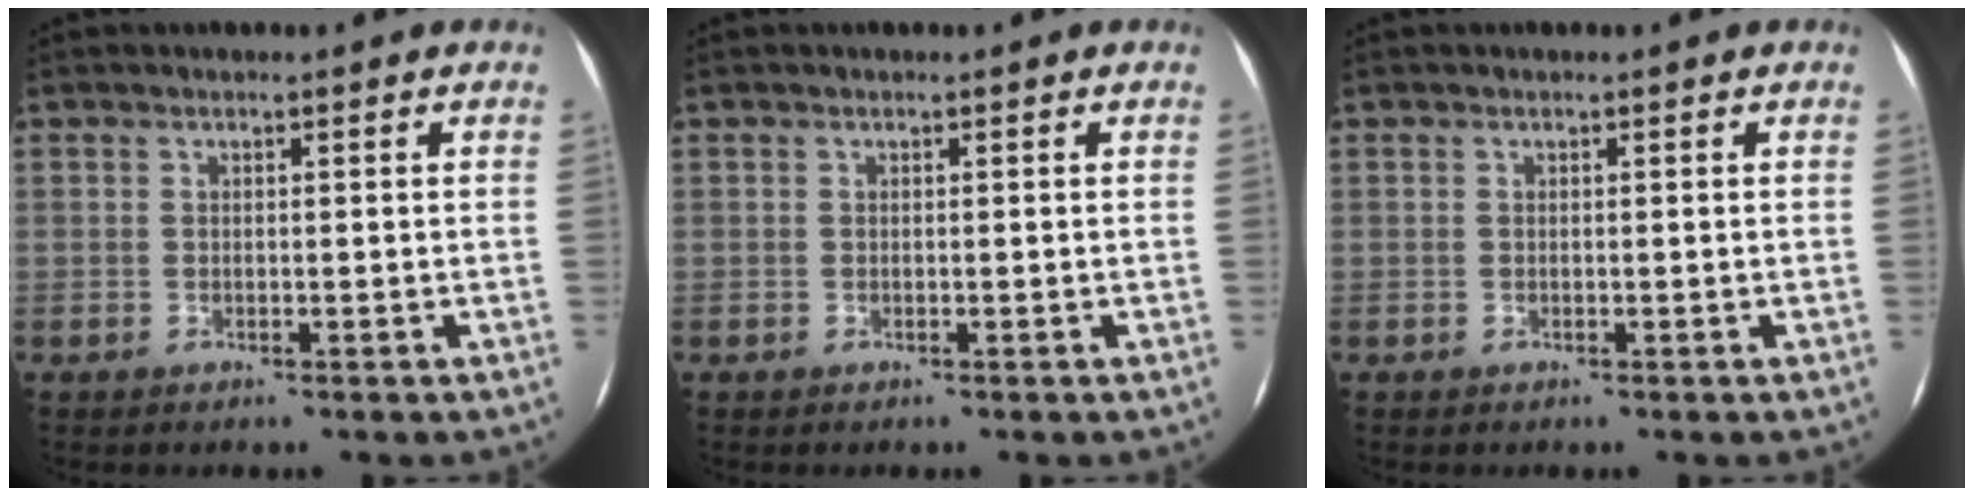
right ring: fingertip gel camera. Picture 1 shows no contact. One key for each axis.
{"total": 0.0}
{"total": 0.0}